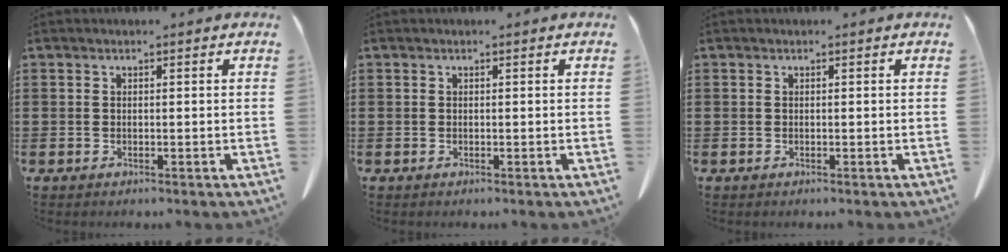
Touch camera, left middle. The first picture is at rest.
{"total": 0.0}
{"total": 0.0}